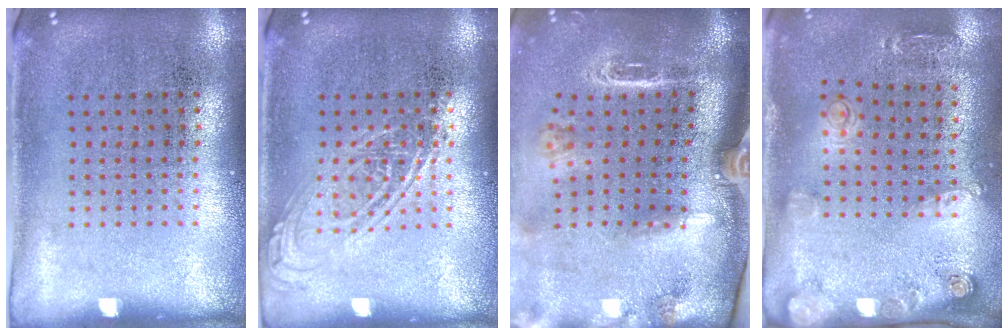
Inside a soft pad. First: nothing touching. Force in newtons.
{"total": 2.2, "press": 2.2, "slide": 0.2}
{"total": 2.9, "press": 2.0, "slide": 2.1}
{"total": 1.7, "press": 1.4, "slide": 1.0}